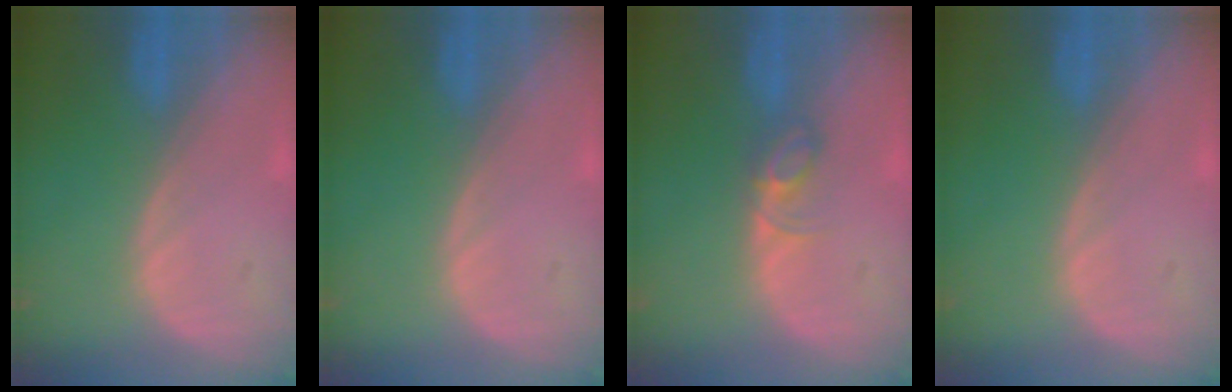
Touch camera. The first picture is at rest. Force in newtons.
{"total": 0.0}
{"total": 2.8, "press": 2.8, "slide": 0.4}
{"total": 0.0}